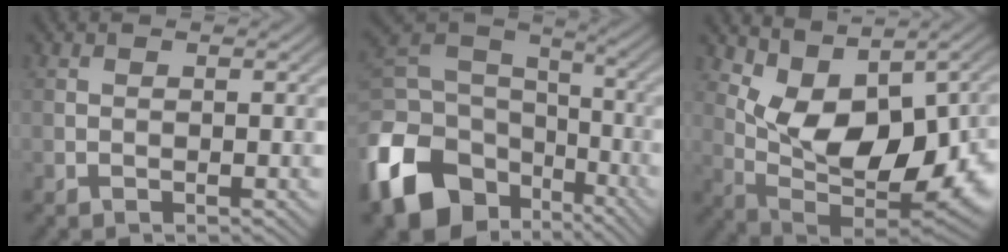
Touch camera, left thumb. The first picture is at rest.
{"total": 17.6, "force": [-7.9, 12.6, 9.5], "torque": [-0.268, -0.041, -0.140]}
{"total": 11.9, "force": [2.7, 5.7, 10.1], "torque": [-0.175, -0.016, 0.060]}